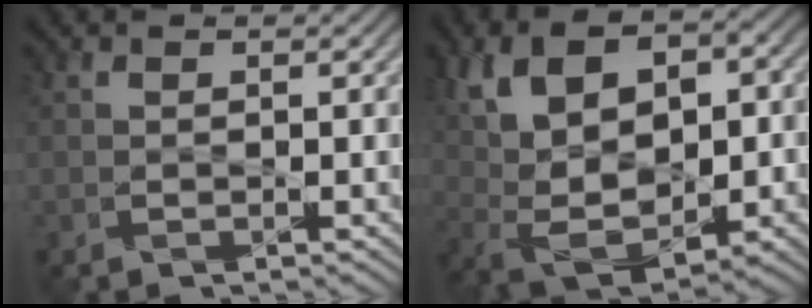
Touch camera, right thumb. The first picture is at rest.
{"total": 12.8, "force": [2.2, 7.6, 10.0], "torque": [-0.204, 0.023, 0.050]}